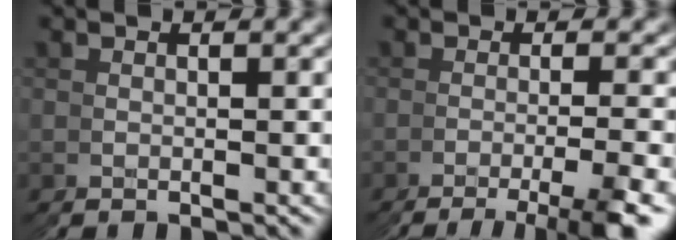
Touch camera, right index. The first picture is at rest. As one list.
[{"total": 5.1, "force": [-3.4, -1.7, 3.4], "torque": [-0.038, 0.012, -0.061]}]